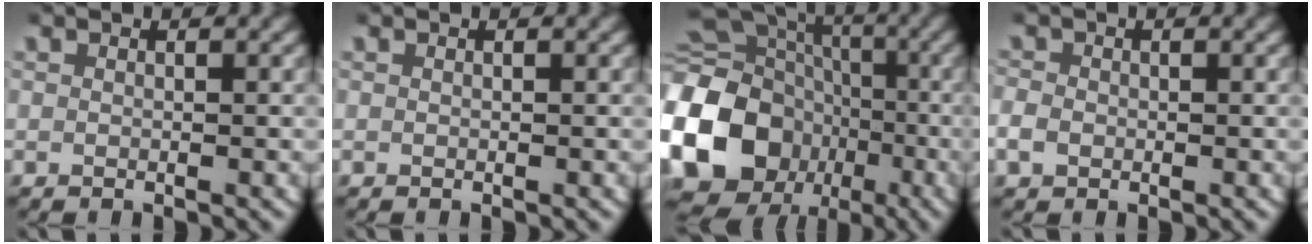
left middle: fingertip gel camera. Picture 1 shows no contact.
{"total": 0.0}
{"total": 18.1, "force": [-3.2, 15.9, 8.1], "torque": [-0.185, -0.049, -0.055]}
{"total": 1.7, "force": [-0.6, 1.5, 0.6], "torque": [-0.024, -0.001, -0.013]}